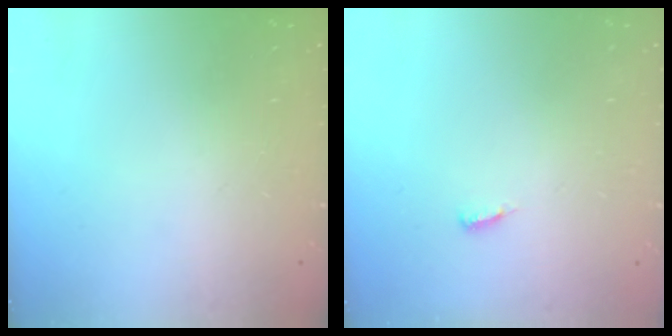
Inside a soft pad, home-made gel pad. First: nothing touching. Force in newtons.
{"total": 3.8, "press": 3.8, "slide": 0.4}